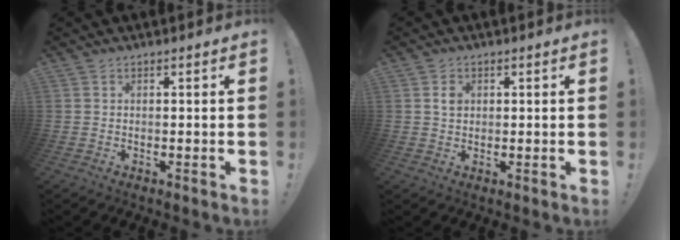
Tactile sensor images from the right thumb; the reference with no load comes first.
{"total": 2.4, "force": [0.6, 1.9, 1.4], "torque": [-0.007, -0.005, 0.005]}